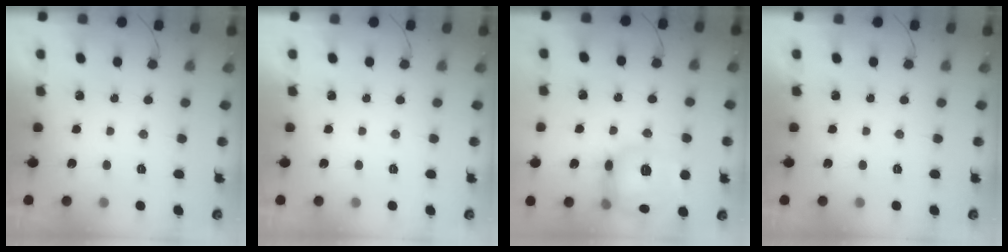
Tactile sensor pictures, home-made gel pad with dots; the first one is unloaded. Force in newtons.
{"total": 0.0}
{"total": 17.7, "press": 17.6, "slide": 1.4}
{"total": 0.0}